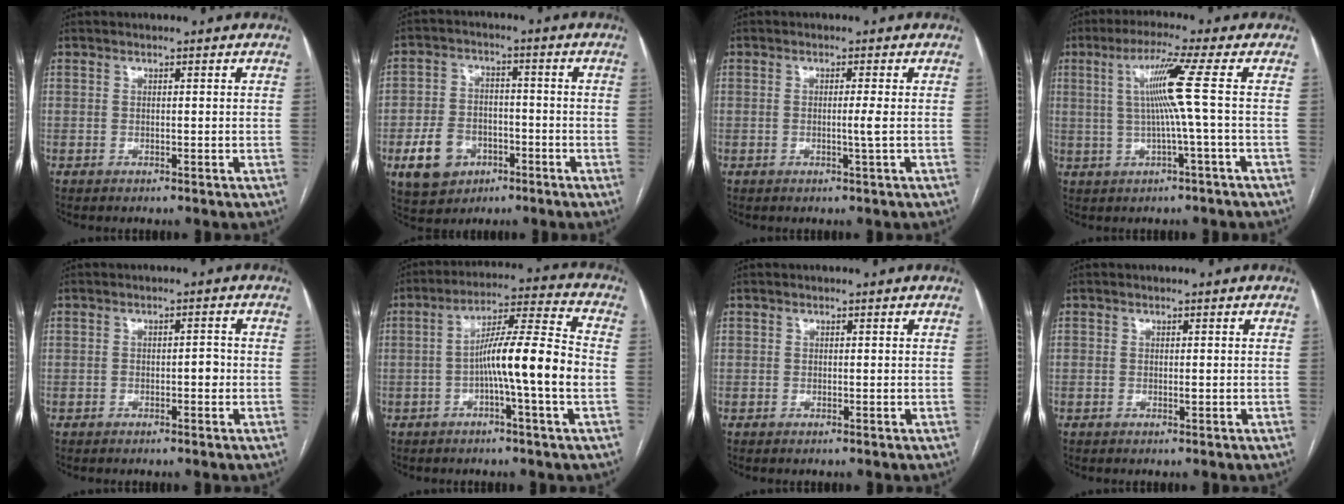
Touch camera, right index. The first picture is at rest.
{"total": 8.6, "force": [-3.6, 6.7, 4.1], "torque": [-0.091, 0.011, -0.052]}
{"total": 1.7, "force": [-0.3, -0.6, 1.6], "torque": [-0.028, -0.002, -0.008]}
{"total": 7.1, "force": [0.7, -2.2, 6.8], "torque": [-0.125, 0.009, 0.022]}
{"total": 1.8, "force": [-0.7, 0.7, 1.5], "torque": [-0.019, 0.006, -0.011]}
{"total": 11.9, "force": [-2.3, -0.5, 11.6], "torque": [-0.195, 0.014, -0.045]}
{"total": 0.0}
{"total": 0.5, "force": [-0.2, 0.2, 0.5], "torque": [-0.007, 0.000, -0.003]}